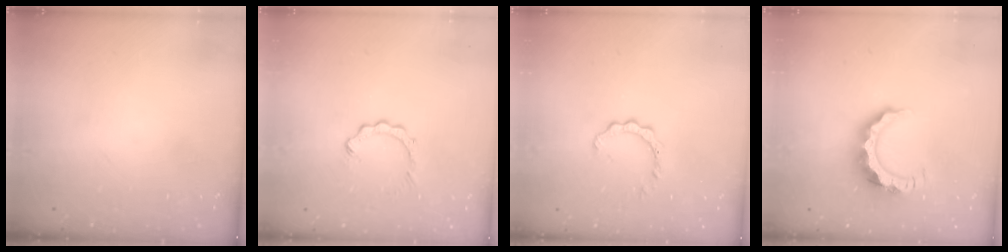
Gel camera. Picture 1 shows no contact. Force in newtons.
{"total": 2.5, "press": 2.4, "slide": 0.4}
{"total": 2.4, "press": 2.4, "slide": 0.3}
{"total": 9.3, "press": 9.2, "slide": 1.0}